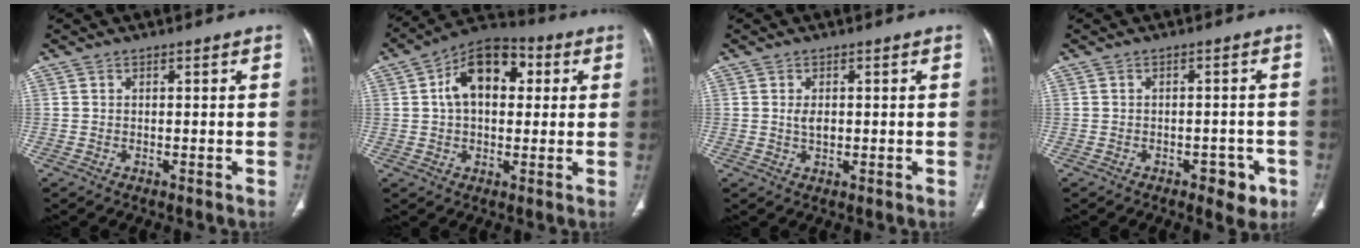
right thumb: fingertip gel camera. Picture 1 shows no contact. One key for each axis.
{"total": 13.7, "fx": 3.1, "fy": 8.7, "fz": 10.1, "tx": -0.136, "ty": 0.022, "tz": 0.040}
{"total": 2.3, "fx": 0.3, "fy": 1.3, "fz": 1.9, "tx": -0.036, "ty": -0.003, "tz": 0.007}
{"total": 4.6, "fx": -2.3, "fy": 2.5, "fz": 3.1, "tx": -0.019, "ty": 0.010, "tz": -0.025}